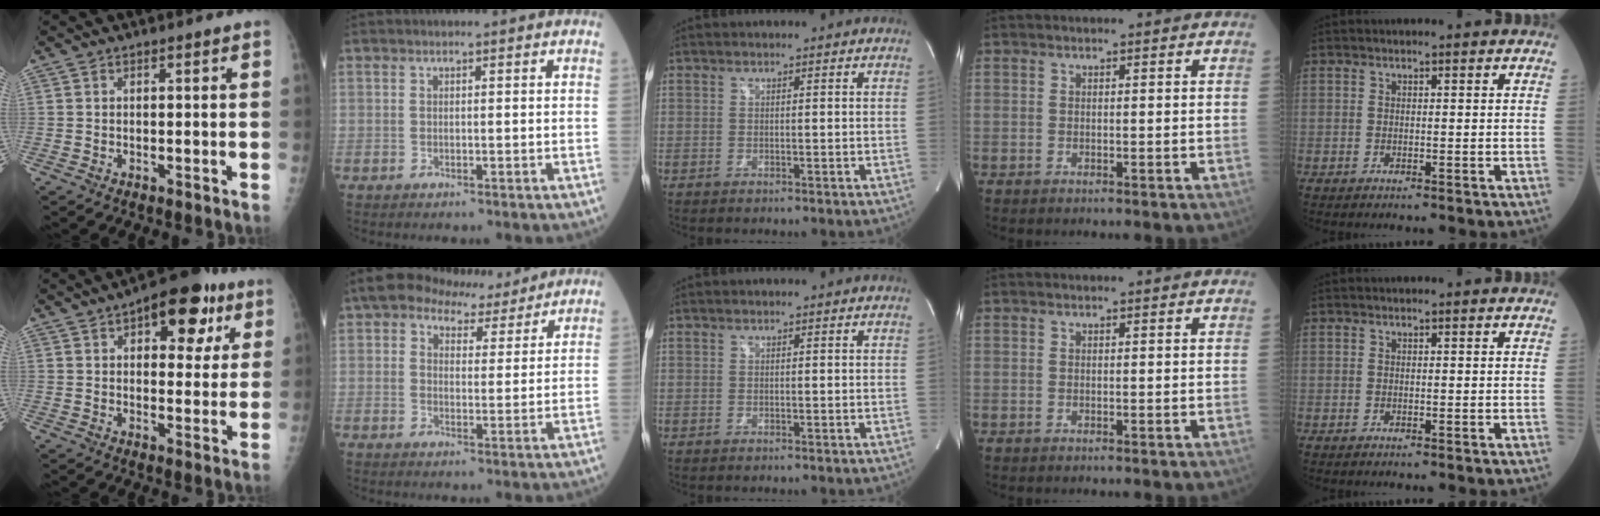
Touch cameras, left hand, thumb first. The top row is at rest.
{"thumb": {"total": 13.5, "force": [6.3, 6.8, 9.7], "torque": [-0.079, -0.006, 0.078]}, "index": {"total": 7.8, "force": [6.2, 3.8, 2.7], "torque": [-0.044, 0.027, 0.091]}}